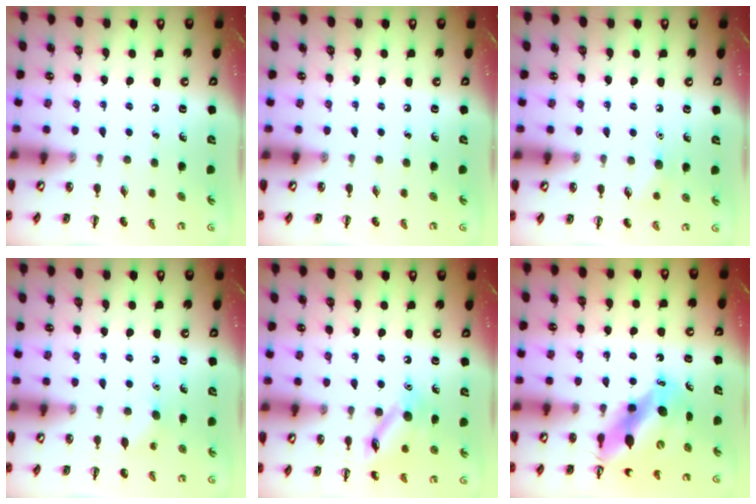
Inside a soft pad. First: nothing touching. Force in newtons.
{"total": 0.0}
{"total": 5.8, "press": 5.7, "slide": 1.3}
{"total": 3.9, "press": 3.7, "slide": 1.1}
{"total": 12.3, "press": 12.3, "slide": 0.9}
{"total": 12.7, "press": 12.1, "slide": 3.7}